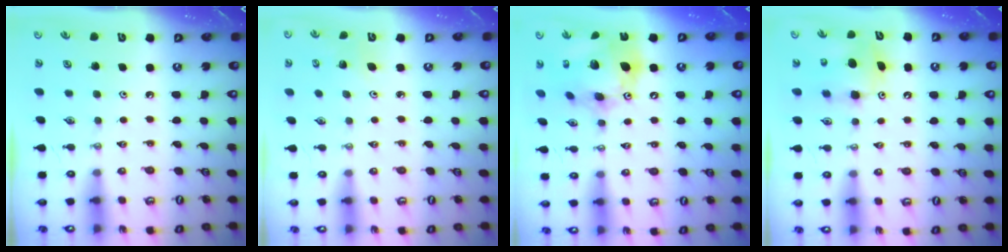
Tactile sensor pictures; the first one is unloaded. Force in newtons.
{"total": 2.7, "press": 2.7, "slide": 0.3}
{"total": 18.2, "press": 18.1, "slide": 2.0}
{"total": 8.9, "press": 8.9, "slide": 0.6}